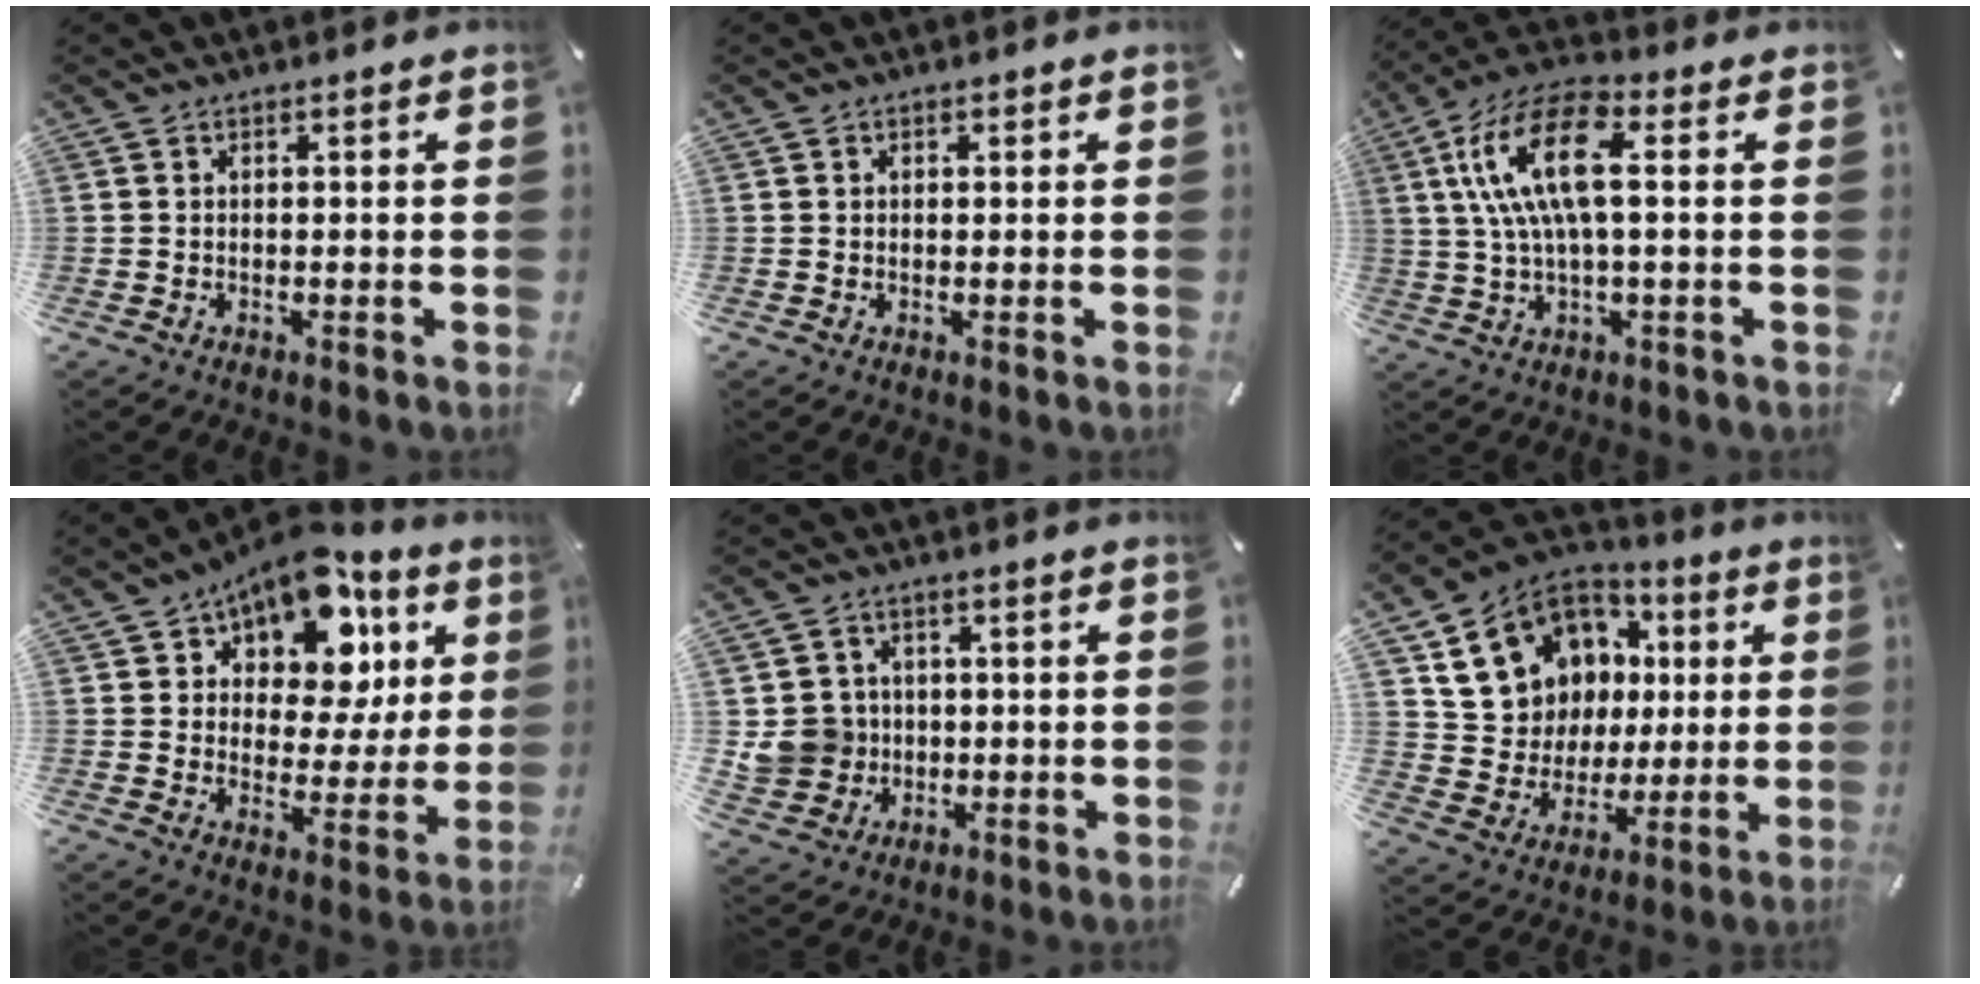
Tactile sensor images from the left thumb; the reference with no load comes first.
{"total": 0.8, "force": [0.2, 0.7, 0.2], "torque": [-0.004, 0.004, 0.004]}
{"total": 14.9, "force": [2.7, 5.9, 13.5], "torque": [-0.283, -0.002, 0.045]}
{"total": 14.8, "force": [10.0, 8.5, 7.0], "torque": [-0.105, -0.079, 0.171]}
{"total": 8.3, "force": [0.5, 8.2, 1.5], "torque": [-0.041, 0.002, 0.017]}
{"total": 15.7, "force": [5.6, 13.8, 4.8], "torque": [-0.094, -0.026, 0.126]}